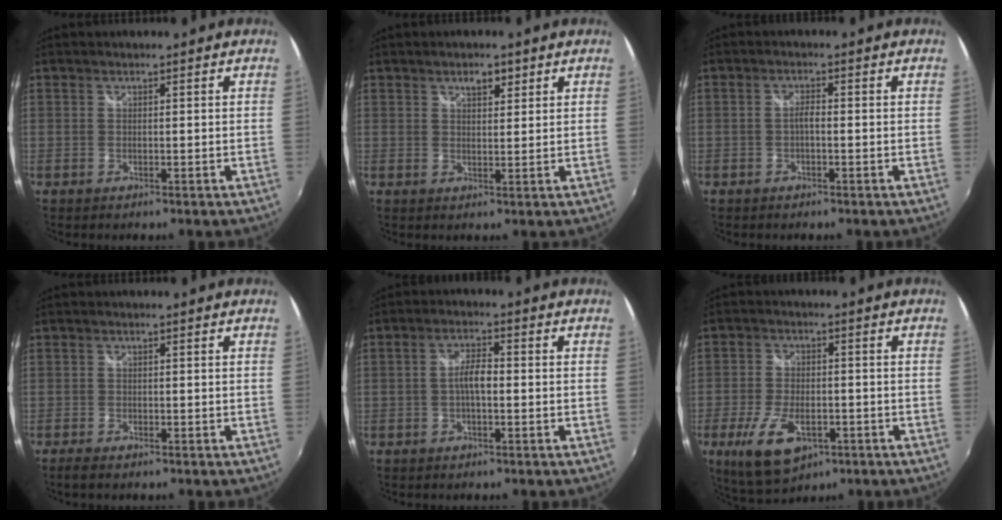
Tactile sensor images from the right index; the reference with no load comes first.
{"total": 3.1, "force": [1.9, 1.6, 1.8], "torque": [-0.025, 0.007, 0.031]}
{"total": 1.5, "force": [-0.6, 0.4, 1.3], "torque": [-0.027, 0.005, -0.012]}
{"total": 2.5, "force": [-2.0, 0.8, 1.4], "torque": [-0.033, -0.010, -0.037]}
{"total": 3.5, "force": [-0.7, 1.0, 3.2], "torque": [-0.063, 0.009, -0.014]}
{"total": 11.4, "force": [-5.2, 5.7, 8.3], "torque": [-0.182, -0.023, -0.086]}